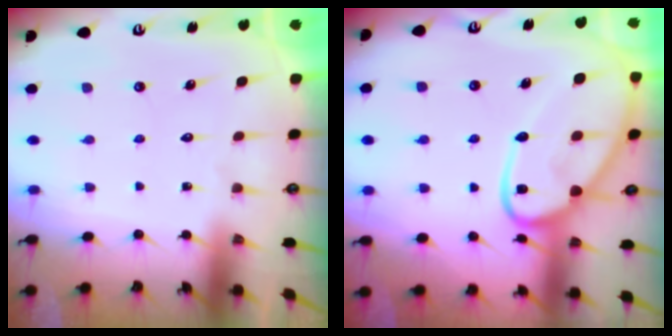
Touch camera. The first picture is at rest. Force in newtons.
{"total": 17.0, "press": 16.9, "slide": 1.4}